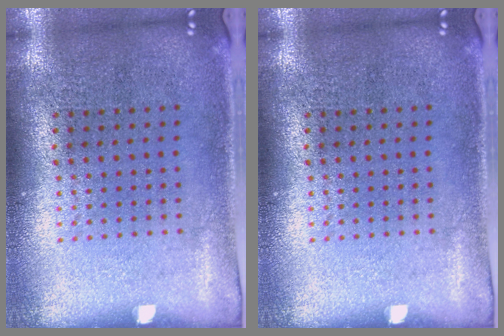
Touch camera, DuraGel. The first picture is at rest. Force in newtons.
{"total": 0.0}